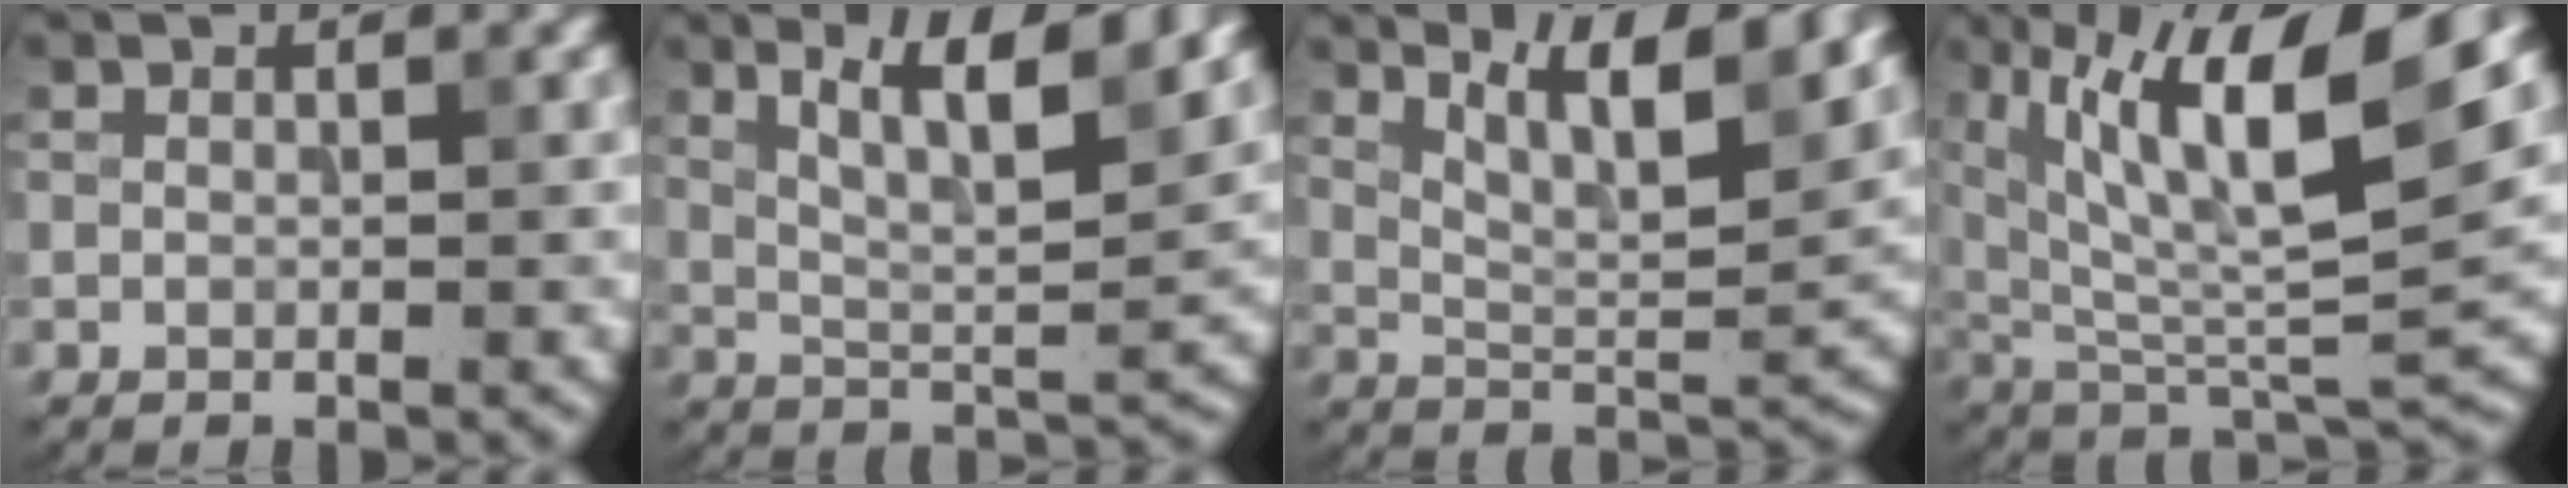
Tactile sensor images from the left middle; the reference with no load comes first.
{"total": 7.7, "force": [4.0, 1.7, 6.3], "torque": [-0.103, -0.002, 0.073]}
{"total": 9.7, "force": [6.3, 2.4, 7.0], "torque": [-0.106, 0.003, 0.097]}
{"total": 13.4, "force": [5.9, 3.9, 11.4], "torque": [-0.193, 0.005, 0.108]}